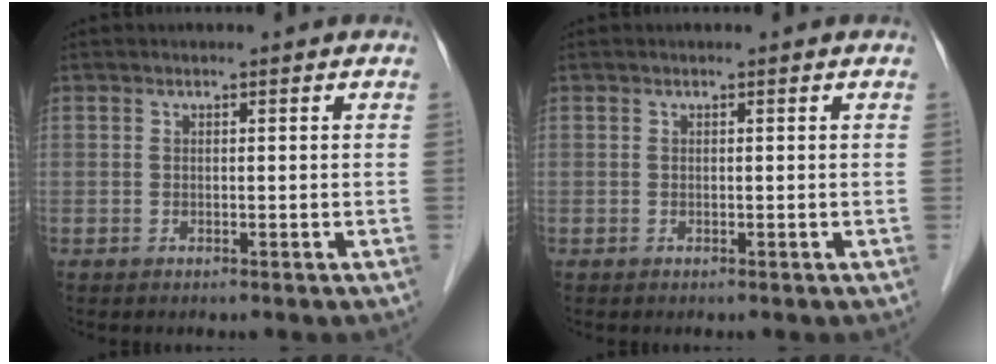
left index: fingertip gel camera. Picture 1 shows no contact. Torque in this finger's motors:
{"motor_torque": [0.00, 0.00, 0.00, 0.00]}